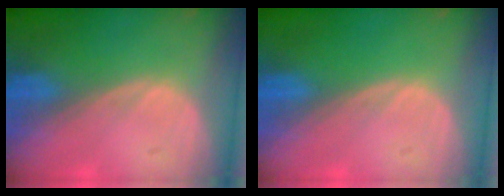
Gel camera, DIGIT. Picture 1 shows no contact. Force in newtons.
{"total": 0.0}